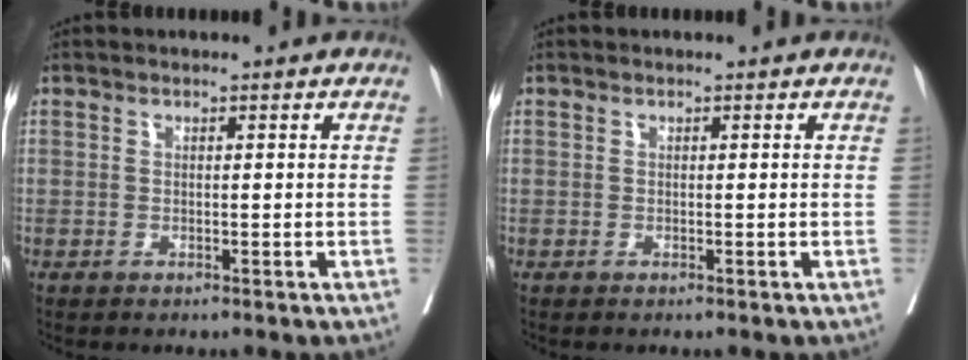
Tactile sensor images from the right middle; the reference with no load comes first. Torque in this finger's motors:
{"motor_torque": [0.00, 0.00, 0.00, 0.00]}